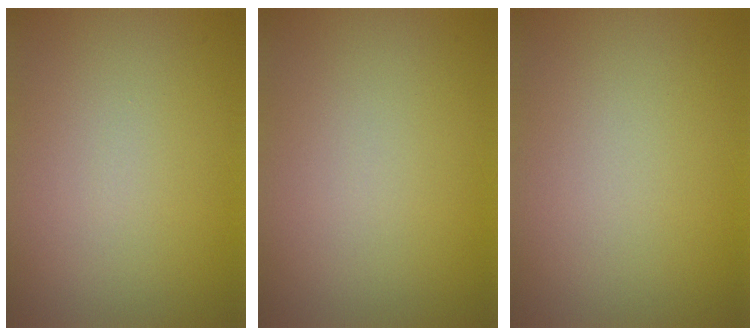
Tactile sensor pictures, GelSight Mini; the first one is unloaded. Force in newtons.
{"total": 0.0}
{"total": 0.0}